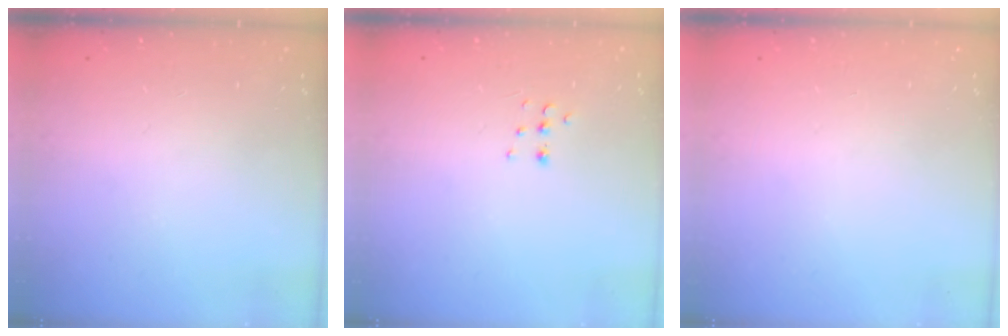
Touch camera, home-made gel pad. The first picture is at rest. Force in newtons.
{"total": 3.8, "press": 3.7, "slide": 0.9}
{"total": 0.0}